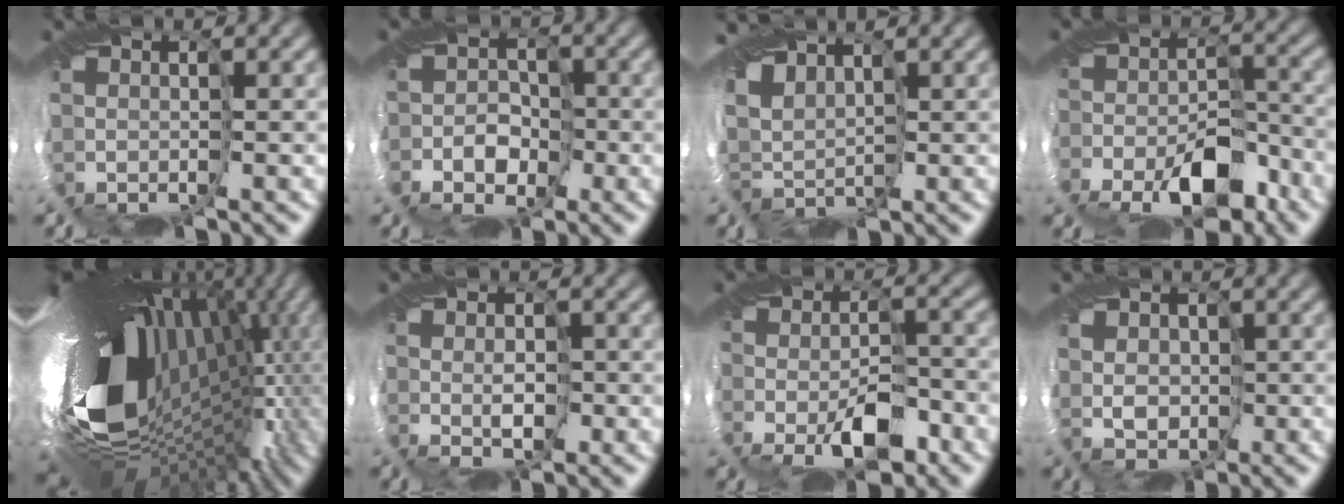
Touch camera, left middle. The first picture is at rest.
{"total": 2.4, "force": [-1.8, 1.6, 0.4], "torque": [0.014, 0.004, -0.038]}
{"total": 7.4, "force": [1.6, 4.6, 5.5], "torque": [-0.086, -0.005, 0.042]}
{"total": 4.3, "force": [-3.0, 2.2, 2.1], "torque": [-0.018, -0.013, -0.046]}
{"total": 18.6, "force": [0.0, 11.1, 14.9], "torque": [-0.257, -0.057, 0.007]}
{"total": 1.1, "force": [-0.3, 0.5, 1.0], "torque": [-0.014, -0.002, -0.004]}
{"total": 3.2, "force": [-2.1, 0.8, 2.3], "torque": [-0.035, -0.002, -0.035]}
{"total": 2.0, "force": [-0.7, 1.6, 1.0], "torque": [-0.006, 0.003, -0.010]}